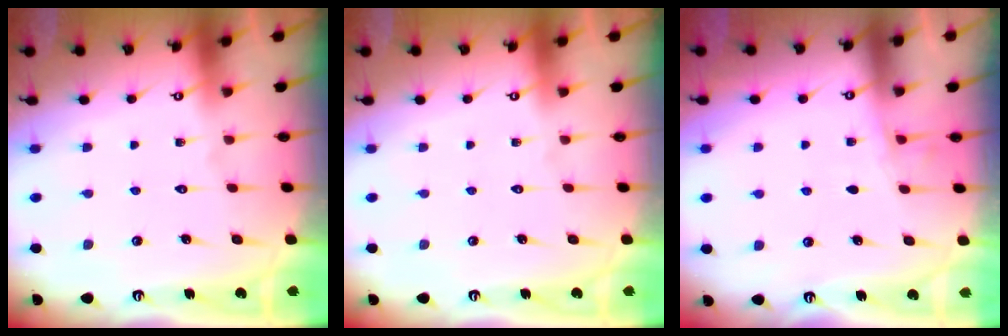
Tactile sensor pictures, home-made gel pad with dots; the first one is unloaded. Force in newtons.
{"total": 0.0}
{"total": 2.6, "press": 2.5, "slide": 0.4}